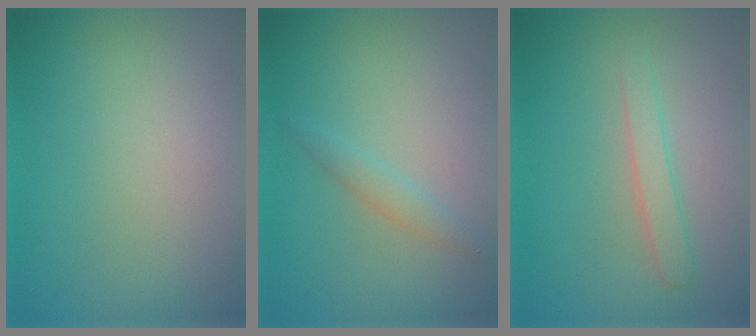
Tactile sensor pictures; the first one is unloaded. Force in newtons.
{"total": 1.5, "press": 1.5, "slide": 0.0}
{"total": 1.8, "press": 1.8, "slide": 0.1}